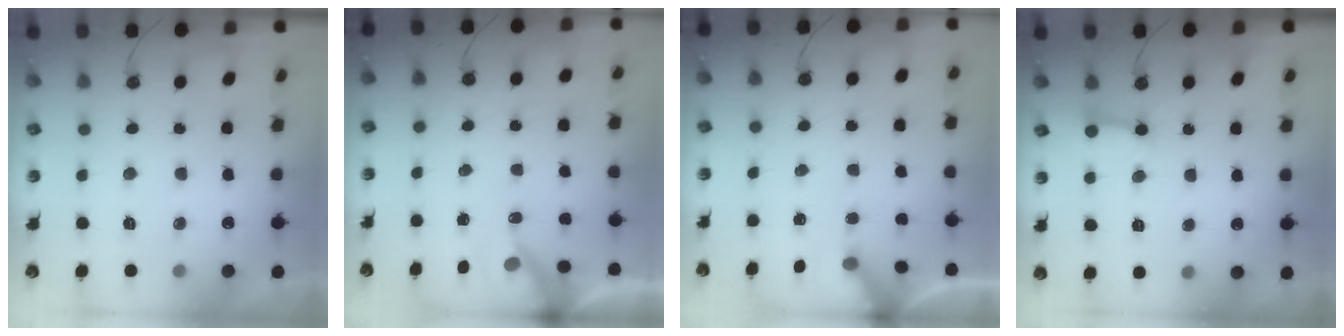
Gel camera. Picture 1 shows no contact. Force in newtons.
{"total": 7.1, "press": 7.1, "slide": 0.2}
{"total": 5.4, "press": 5.4, "slide": 0.3}
{"total": 3.4, "press": 3.3, "slide": 0.4}